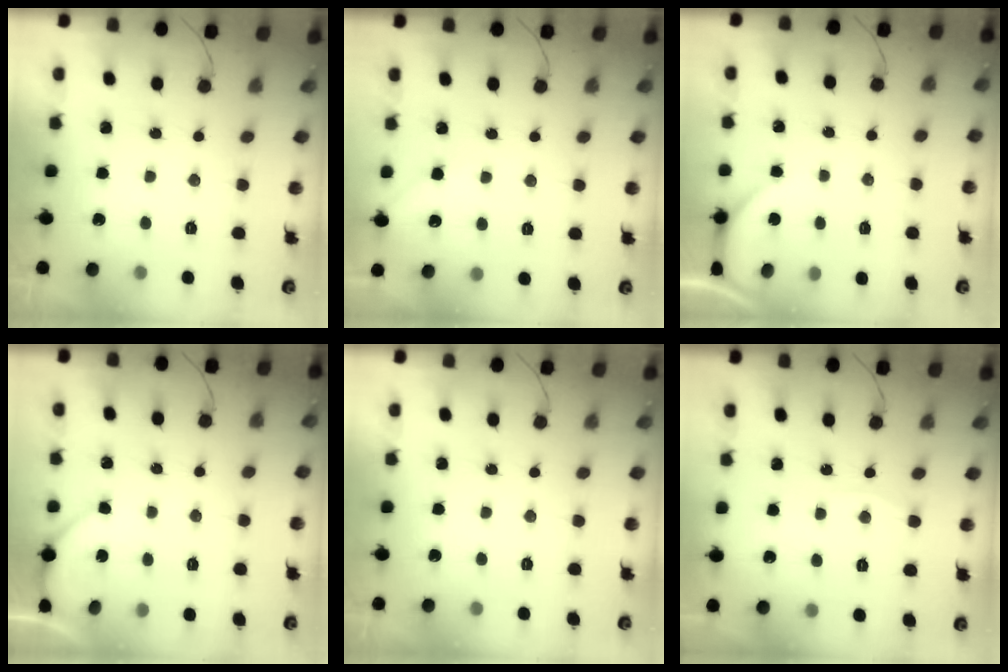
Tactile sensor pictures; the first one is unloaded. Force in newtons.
{"total": 3.0, "press": 2.9, "slide": 0.5}
{"total": 2.8, "press": 2.8, "slide": 0.3}
{"total": 2.7, "press": 2.6, "slide": 0.4}
{"total": 0.0}
{"total": 4.1, "press": 4.1, "slide": 0.6}